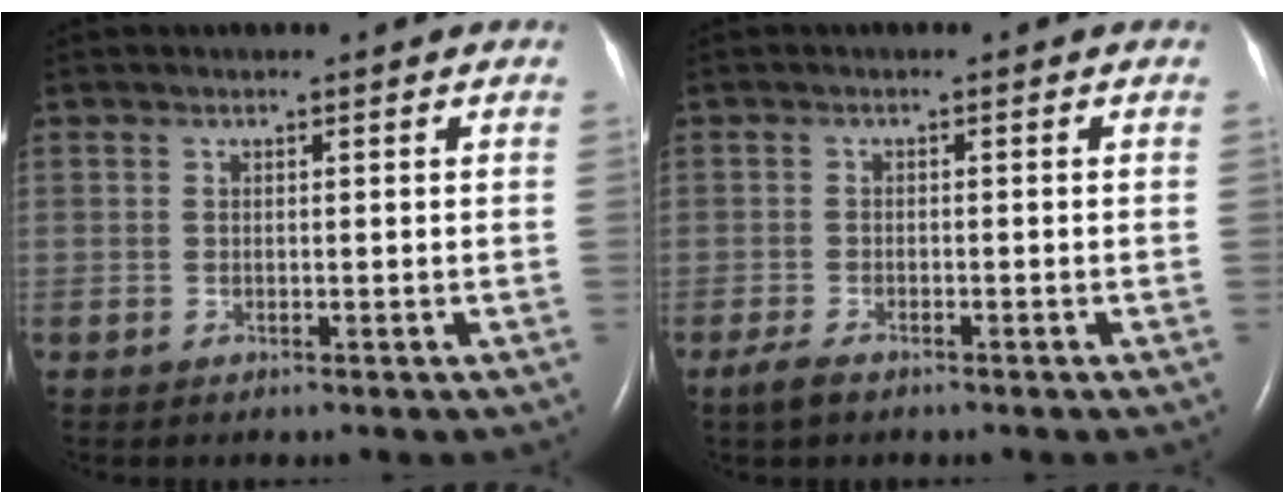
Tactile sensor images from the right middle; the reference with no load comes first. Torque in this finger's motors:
{"motor_torque": [0.31, -0.27, 0.22, 0.07]}